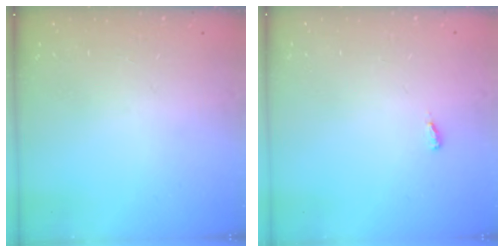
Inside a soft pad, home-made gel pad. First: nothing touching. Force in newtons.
{"total": 2.6, "press": 2.4, "slide": 1.0}